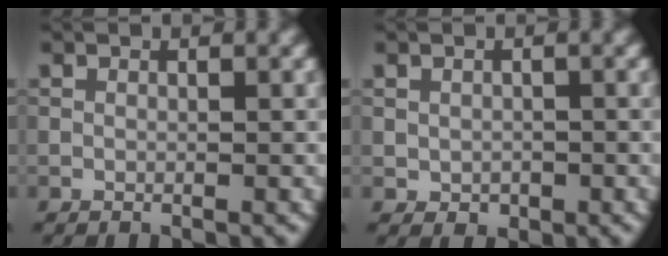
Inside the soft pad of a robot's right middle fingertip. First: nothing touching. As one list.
[{"total": 1.2, "force": [-0.2, 1.0, 0.6], "torque": [-0.009, -0.003, -0.002]}]